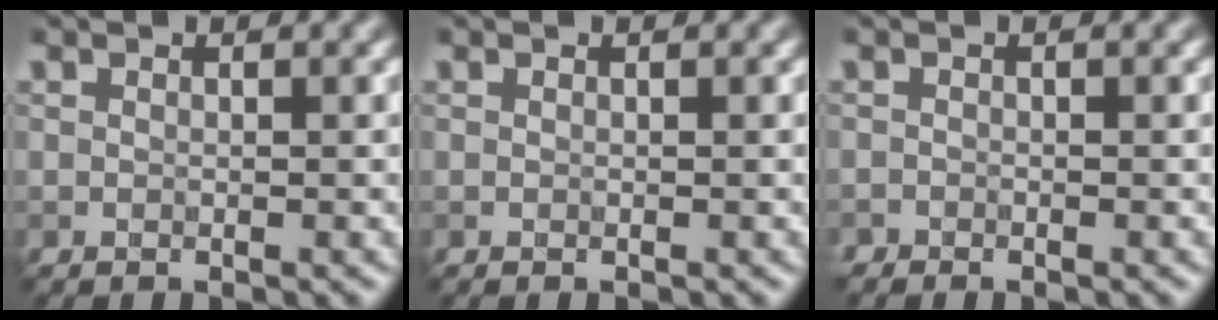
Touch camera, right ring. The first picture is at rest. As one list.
[{"total": 0.0}, {"total": 0.7, "force": [-0.7, 0.2, -0.1], "torque": [0.006, -0.002, -0.015]}]